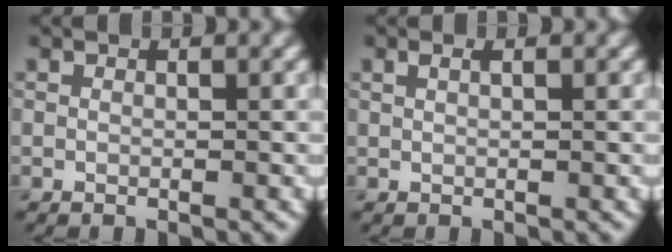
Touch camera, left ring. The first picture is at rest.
{"total": 0.9, "force": [0.5, 0.2, 0.7], "torque": [-0.015, 0.002, 0.009]}